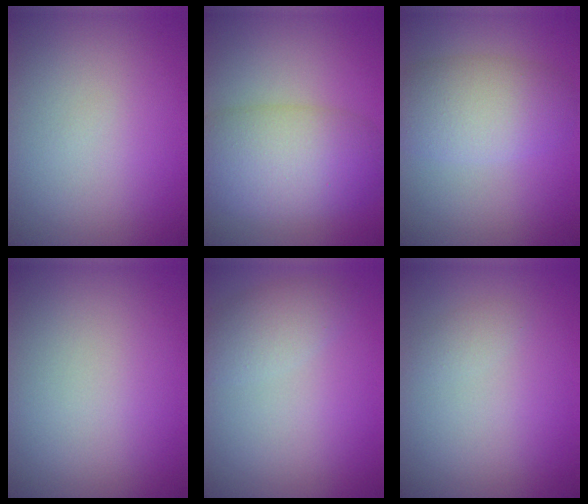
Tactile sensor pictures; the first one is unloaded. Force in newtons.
{"total": 8.3, "press": 8.3, "slide": 0.2}
{"total": 5.6, "press": 5.6, "slide": 0.2}
{"total": 0.0}
{"total": 2.5, "press": 2.5, "slide": 0.1}
{"total": 0.8, "press": 0.8, "slide": 0.0}